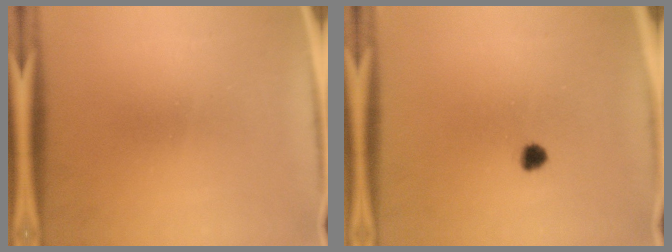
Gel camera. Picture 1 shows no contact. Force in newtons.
{"total": 1.9}